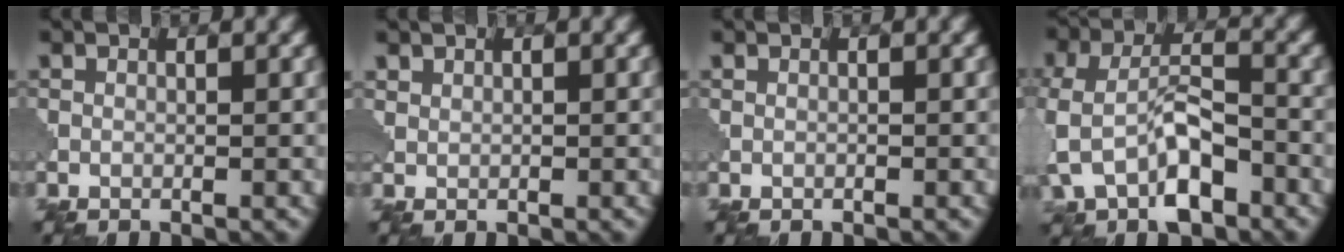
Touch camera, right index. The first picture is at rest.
{"total": 0.8, "force": [0.6, 0.6, 0.2], "torque": [-0.003, 0.001, 0.014]}
{"total": 0.0}
{"total": 7.2, "force": [-2.8, 4.1, 5.2], "torque": [-0.110, -0.002, -0.055]}